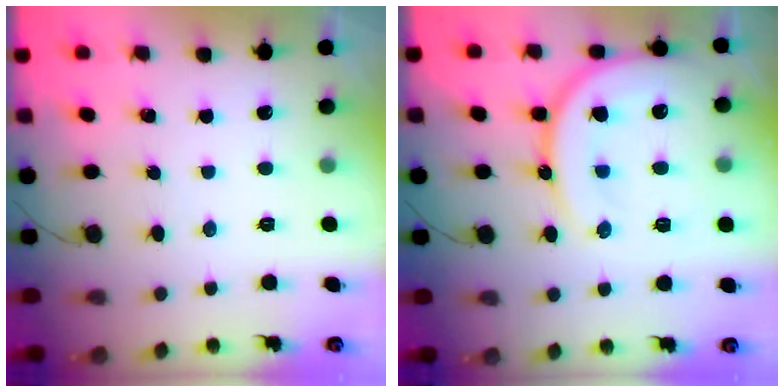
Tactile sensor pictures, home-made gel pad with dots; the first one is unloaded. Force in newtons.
{"total": 15.9, "press": 15.8, "slide": 1.9}